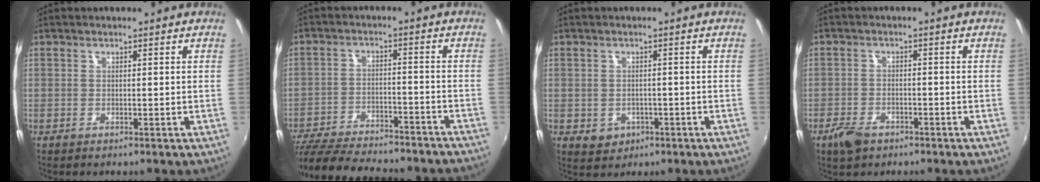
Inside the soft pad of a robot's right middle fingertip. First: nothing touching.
{"total": 24.7, "force": [-21.5, 5.9, 10.8], "torque": [-0.219, -0.031, -0.300]}
{"total": 4.1, "force": [-1.4, 3.4, 1.7], "torque": [-0.040, -0.002, -0.009]}
{"total": 5.0, "force": [-3.4, 2.7, 2.5], "torque": [-0.068, -0.006, -0.061]}